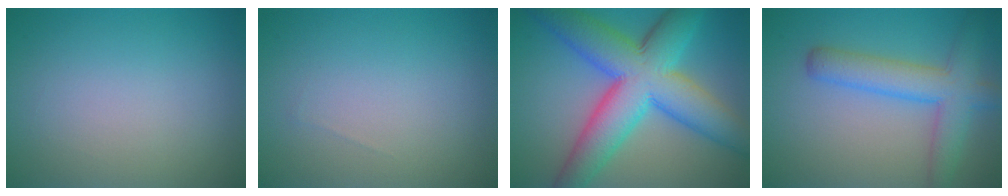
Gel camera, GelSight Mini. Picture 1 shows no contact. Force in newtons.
{"total": 0.0}
{"total": 12.0, "press": 12.0, "slide": 0.2}
{"total": 5.5, "press": 5.4, "slide": 0.2}